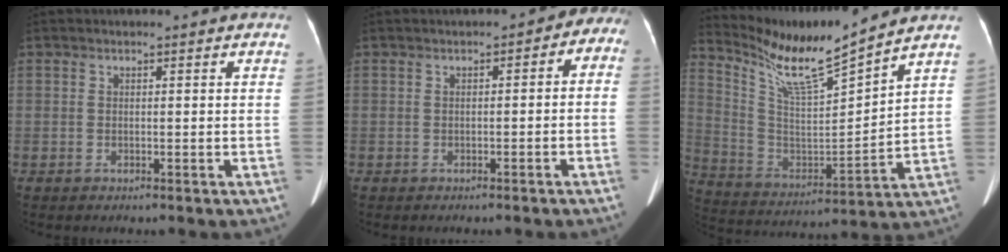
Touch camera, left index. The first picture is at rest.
{"total": 4.1, "force": [-0.8, 3.3, 2.4], "torque": [-0.011, 0.031, -0.012]}
{"total": 13.3, "force": [11.9, -0.9, 5.8], "torque": [-0.131, -0.009, 0.226]}